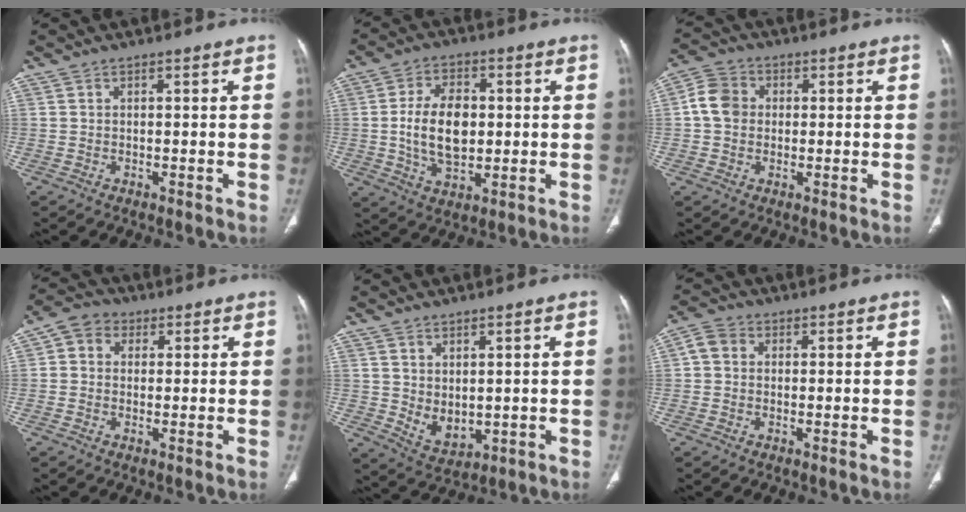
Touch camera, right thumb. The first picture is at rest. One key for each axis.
{"total": 11.3, "fx": 0.2, "fy": 6.9, "fz": 8.9, "tx": -0.143, "ty": 0.003, "tz": 0.009}
{"total": 6.3, "fx": 0.3, "fy": 5.4, "fz": 3.2, "tx": -0.052, "ty": 0.015, "tz": -0.003}
{"total": 5.0, "fx": 1.2, "fy": 4.3, "fz": 2.2, "tx": -0.020, "ty": 0.010, "tz": 0.011}
{"total": 5.1, "fx": 0.9, "fy": 3.9, "fz": 3.2, "tx": -0.037, "ty": -0.020, "tz": 0.037}
{"total": 3.7, "fx": 0.5, "fy": 3.2, "fz": 1.9, "tx": -0.029, "ty": 0.011, "tz": 0.003}